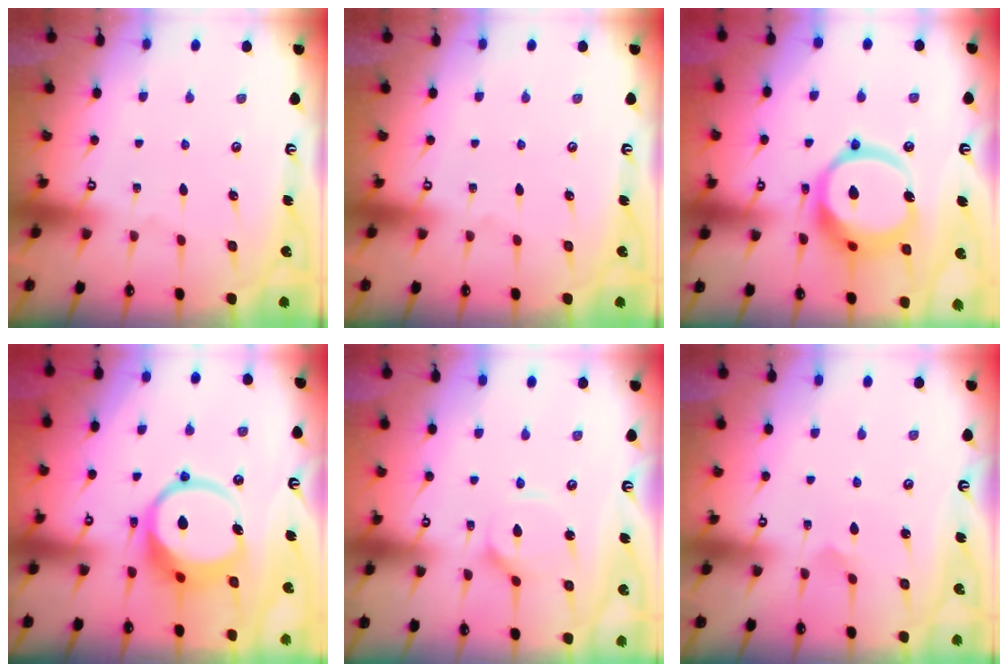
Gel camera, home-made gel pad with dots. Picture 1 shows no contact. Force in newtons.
{"total": 0.0}
{"total": 17.7, "press": 17.5, "slide": 2.2}
{"total": 12.5, "press": 12.4, "slide": 1.6}
{"total": 4.1, "press": 4.1, "slide": 0.4}
{"total": 3.0, "press": 3.0, "slide": 0.3}